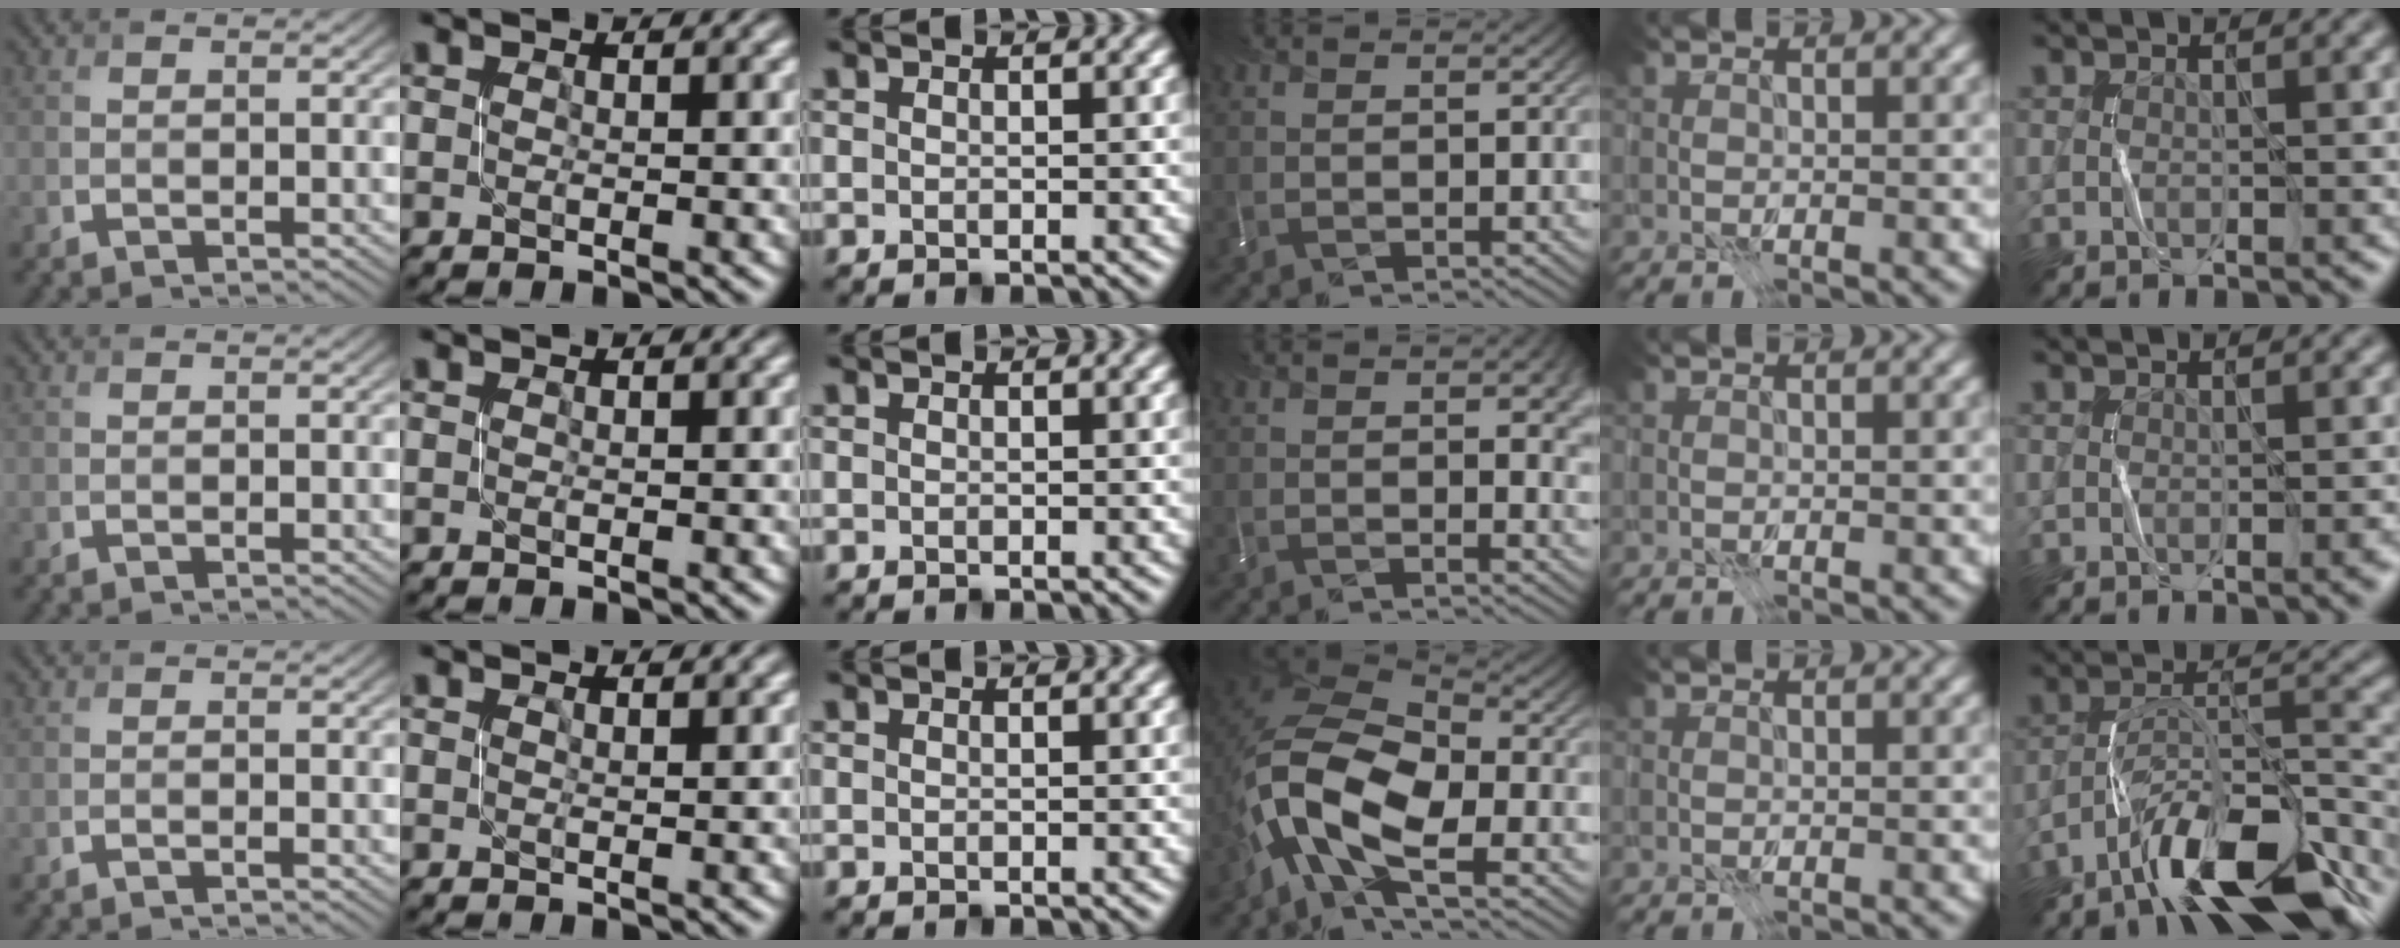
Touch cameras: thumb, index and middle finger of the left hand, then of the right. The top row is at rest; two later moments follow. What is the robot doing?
{"motion": "open", "object": "stapler"}